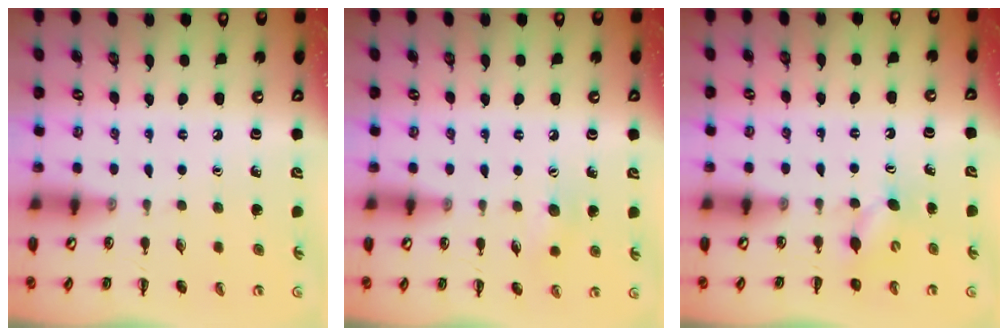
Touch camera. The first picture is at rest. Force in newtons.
{"total": 5.6, "press": 5.5, "slide": 1.3}
{"total": 4.0, "press": 3.9, "slide": 0.9}